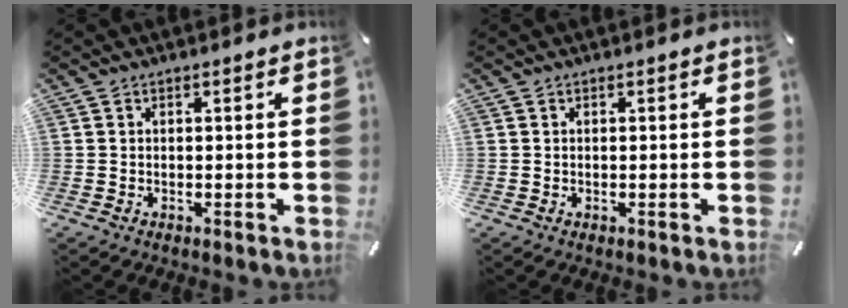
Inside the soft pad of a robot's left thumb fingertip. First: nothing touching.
{"total": 0.0}